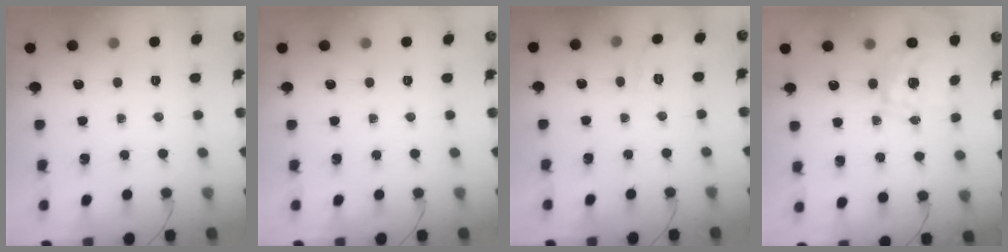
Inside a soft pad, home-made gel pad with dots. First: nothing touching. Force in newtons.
{"total": 0.0}
{"total": 7.1, "press": 6.9, "slide": 1.8}
{"total": 1.4, "press": 1.2, "slide": 0.7}